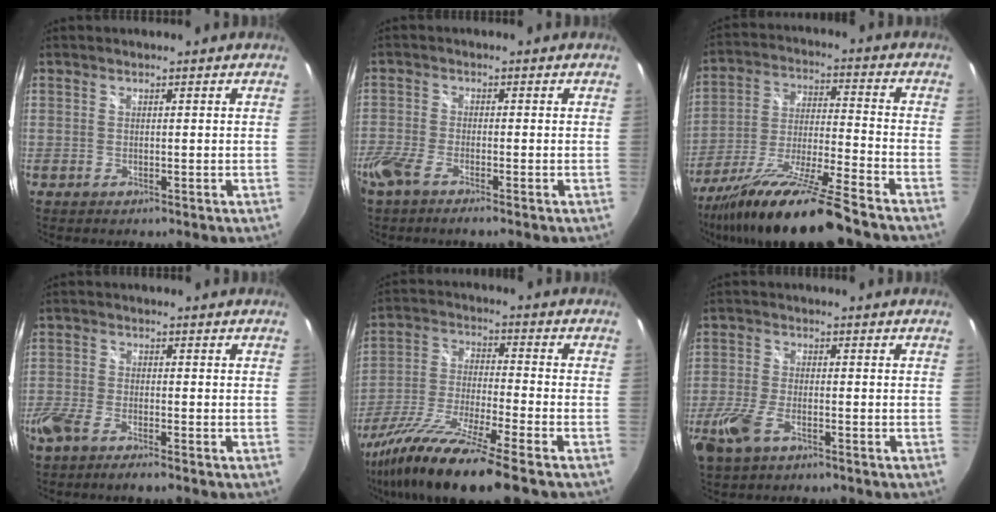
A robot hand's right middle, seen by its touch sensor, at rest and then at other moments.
{"total": 5.3, "force": [-3.9, 1.1, 3.5], "torque": [-0.092, -0.014, -0.081]}
{"total": 18.1, "force": [-14.2, 0.0, 11.2], "torque": [-0.218, -0.036, -0.251]}
{"total": 5.9, "force": [-4.6, 1.4, 3.5], "torque": [-0.092, -0.016, -0.094]}
{"total": 17.3, "force": [-12.7, 0.7, 11.7], "torque": [-0.237, -0.048, -0.232]}
{"total": 7.2, "force": [-4.1, 3.1, 5.0], "torque": [-0.127, -0.012, -0.079]}